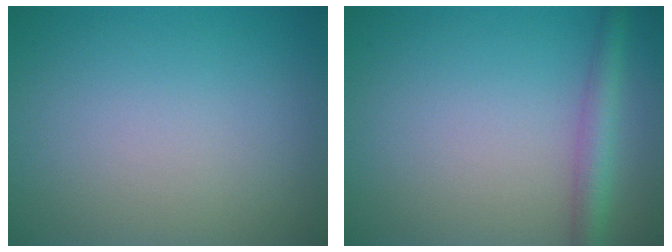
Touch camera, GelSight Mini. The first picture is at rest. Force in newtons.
{"total": 2.9, "press": 2.9, "slide": 0.1}